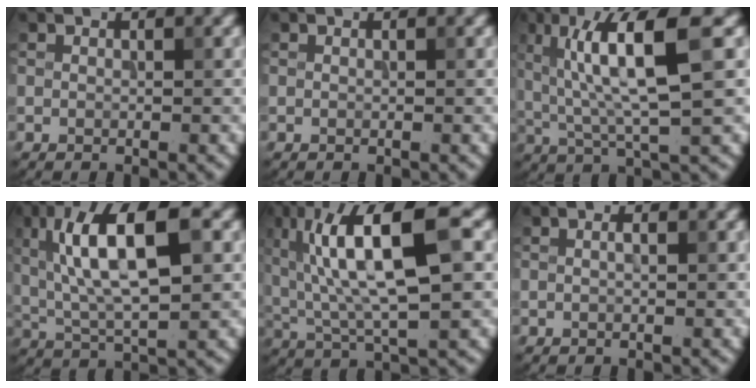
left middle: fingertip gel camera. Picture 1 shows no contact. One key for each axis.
{"total": 0.0}
{"total": 8.2, "fx": 2.1, "fy": 1.5, "fz": 7.8, "tx": -0.137, "ty": 0.003, "tz": 0.038}
{"total": 10.1, "fx": 2.5, "fy": 3.3, "fz": 9.2, "tx": -0.158, "ty": 0.014, "tz": 0.039}
{"total": 11.0, "fx": 2.5, "fy": 3.0, "fz": 10.3, "tx": -0.182, "ty": 0.015, "tz": 0.045}
{"total": 0.6, "fx": 0.1, "fy": 0.1, "fz": 0.6, "tx": -0.012, "ty": 0.001, "tz": 0.001}